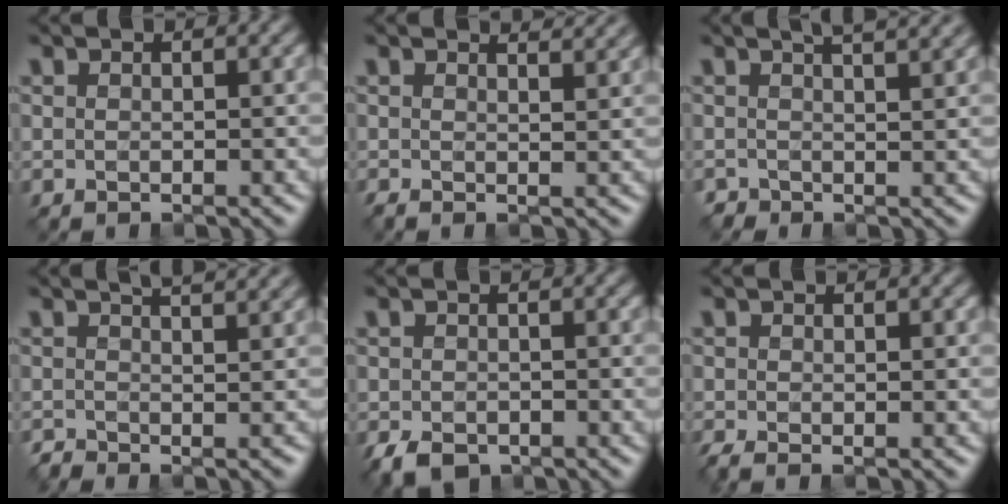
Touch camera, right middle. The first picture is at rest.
{"total": 2.0, "force": [1.6, 0.5, 1.2], "torque": [-0.008, 0.003, 0.017]}
{"total": 4.1, "force": [2.3, 1.8, 2.8], "torque": [-0.024, 0.025, 0.004]}
{"total": 2.9, "force": [0.5, 1.1, 2.6], "torque": [-0.020, 0.004, -0.008]}
{"total": 3.0, "force": [-2.0, 1.7, 1.4], "torque": [-0.024, -0.007, -0.041]}
{"total": 1.5, "force": [-1.1, 0.3, 1.0], "torque": [-0.022, -0.012, -0.029]}